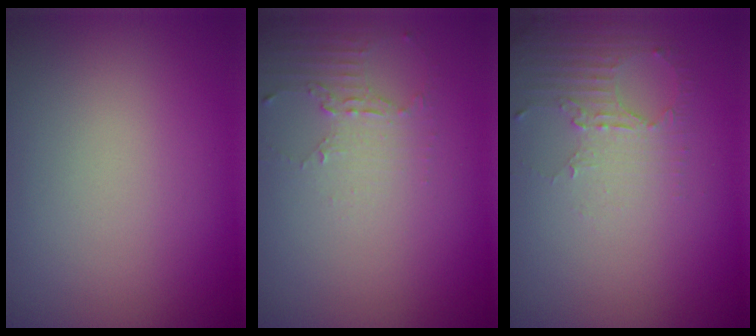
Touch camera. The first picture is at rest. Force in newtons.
{"total": 2.1, "press": 1.5, "slide": 1.5}
{"total": 2.5, "press": 1.8, "slide": 1.7}